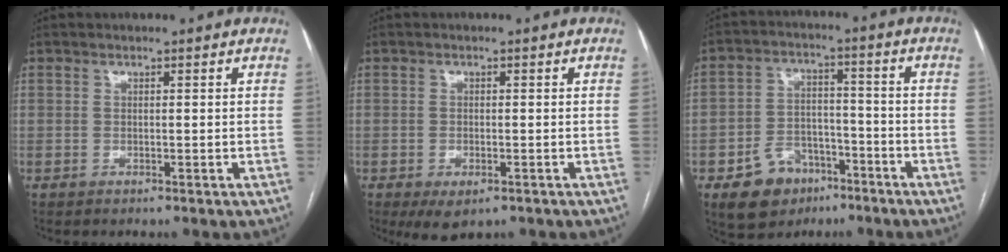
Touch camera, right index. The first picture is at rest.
{"total": 4.1, "force": [-2.2, 1.9, 2.8], "torque": [-0.046, -0.006, -0.025]}
{"total": 9.5, "force": [-5.4, 6.8, 3.8], "torque": [-0.070, 0.021, -0.081]}